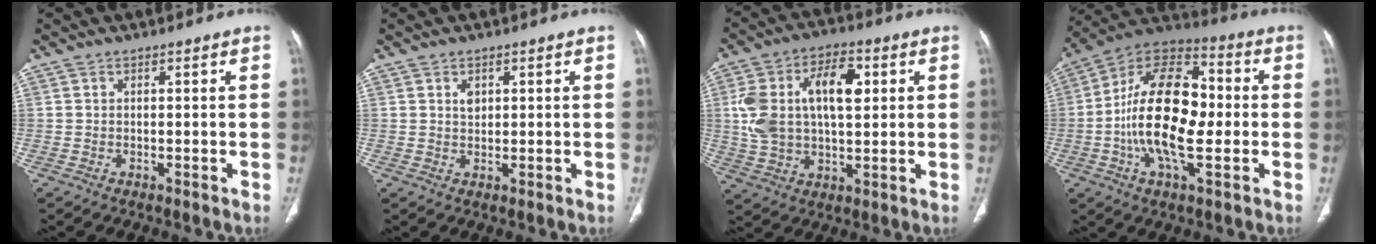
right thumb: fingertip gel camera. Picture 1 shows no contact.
{"total": 1.7, "force": [0.7, 1.2, 1.0], "torque": [-0.010, -0.005, 0.014]}
{"total": 16.3, "force": [3.3, 9.2, 13.0], "torque": [-0.224, 0.018, 0.062]}
{"total": 20.9, "force": [-1.9, 10.4, 18.0], "torque": [-0.307, 0.027, -0.040]}